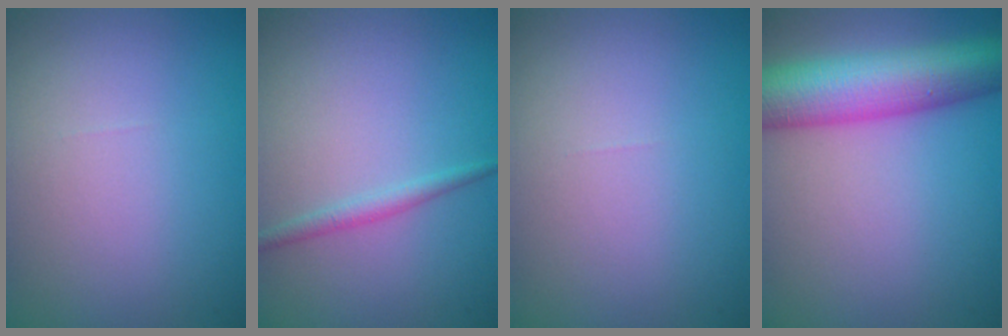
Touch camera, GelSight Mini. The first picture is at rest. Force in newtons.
{"total": 1.3, "press": 1.3, "slide": 0.1}
{"total": 0.0}
{"total": 10.0, "press": 10.0, "slide": 0.4}